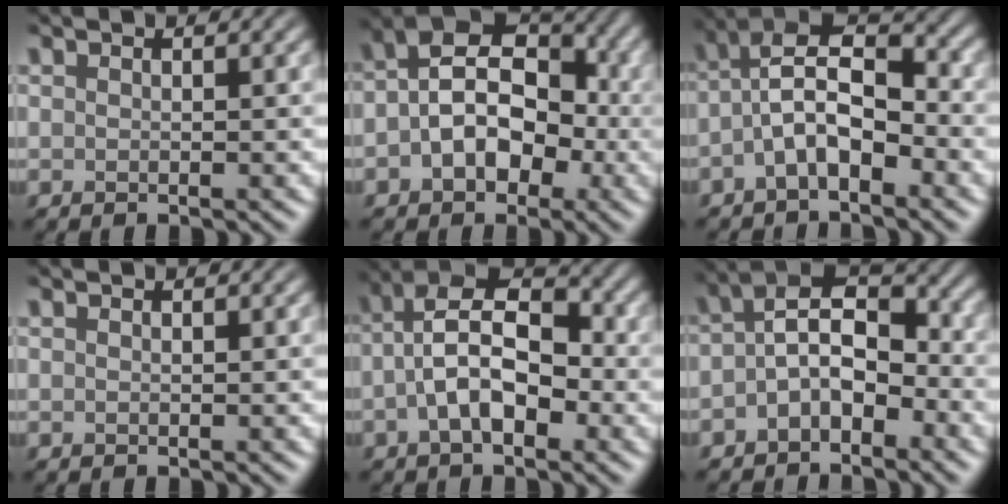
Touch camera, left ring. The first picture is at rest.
{"total": 8.9, "force": [-0.8, 6.0, 6.4], "torque": [-0.074, 0.023, -0.029]}
{"total": 5.9, "force": [-2.0, 2.8, 4.9], "torque": [-0.093, 0.018, -0.042]}
{"total": 0.0}
{"total": 7.3, "force": [-1.7, 4.0, 5.9], "torque": [-0.108, 0.018, -0.039]}
{"total": 4.5, "force": [-1.3, 2.5, 3.5], "torque": [-0.058, 0.019, -0.034]}